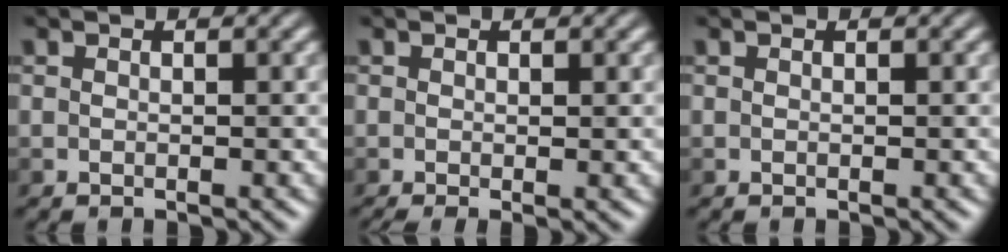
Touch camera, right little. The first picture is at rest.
{"total": 1.5, "force": [-0.4, 0.3, 1.4], "torque": [-0.027, -0.007, -0.006]}
{"total": 0.0}